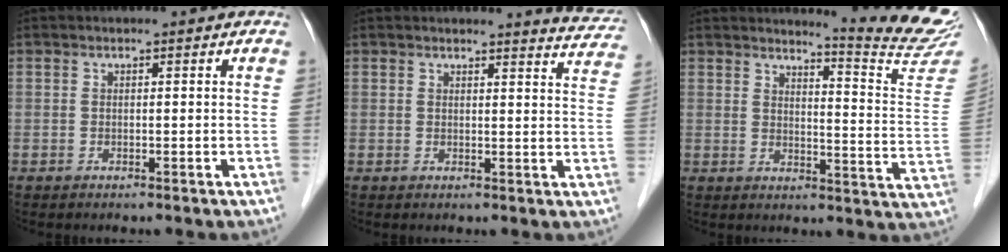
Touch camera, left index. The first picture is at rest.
{"total": 5.6, "force": [5.6, 0.1, 0.4], "torque": [-0.002, -0.039, 0.037]}
{"total": 13.5, "force": [13.1, -1.9, 2.9], "torque": [-0.035, -0.127, 0.138]}